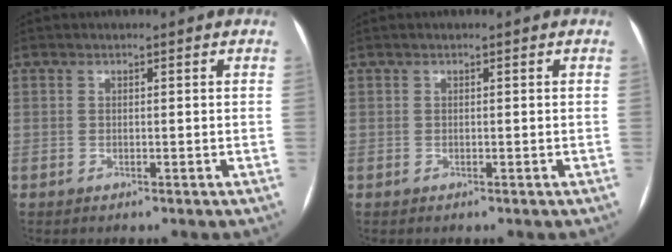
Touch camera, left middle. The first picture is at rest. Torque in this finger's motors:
{"motor_torque": [0.08, 0.08, 0.05, 0.01]}